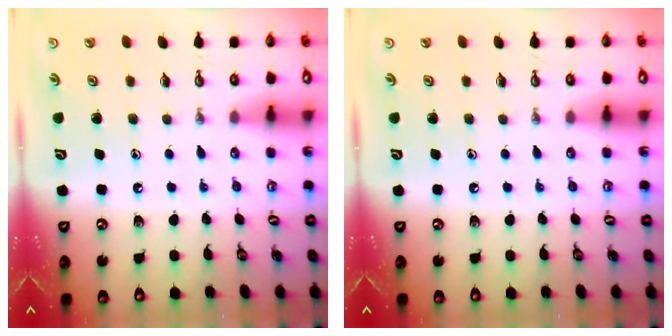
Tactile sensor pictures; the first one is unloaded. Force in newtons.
{"total": 0.0}